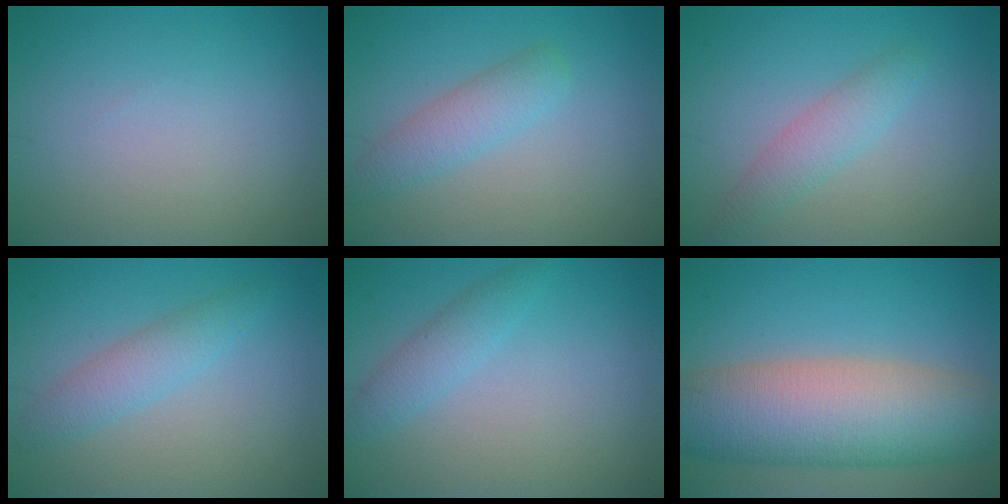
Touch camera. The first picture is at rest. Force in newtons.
{"total": 2.9, "press": 2.9, "slide": 0.1}
{"total": 2.4, "press": 2.4, "slide": 0.1}
{"total": 2.7, "press": 2.7, "slide": 0.1}
{"total": 2.1, "press": 2.0, "slide": 0.2}
{"total": 11.3, "press": 11.3, "slide": 0.4}